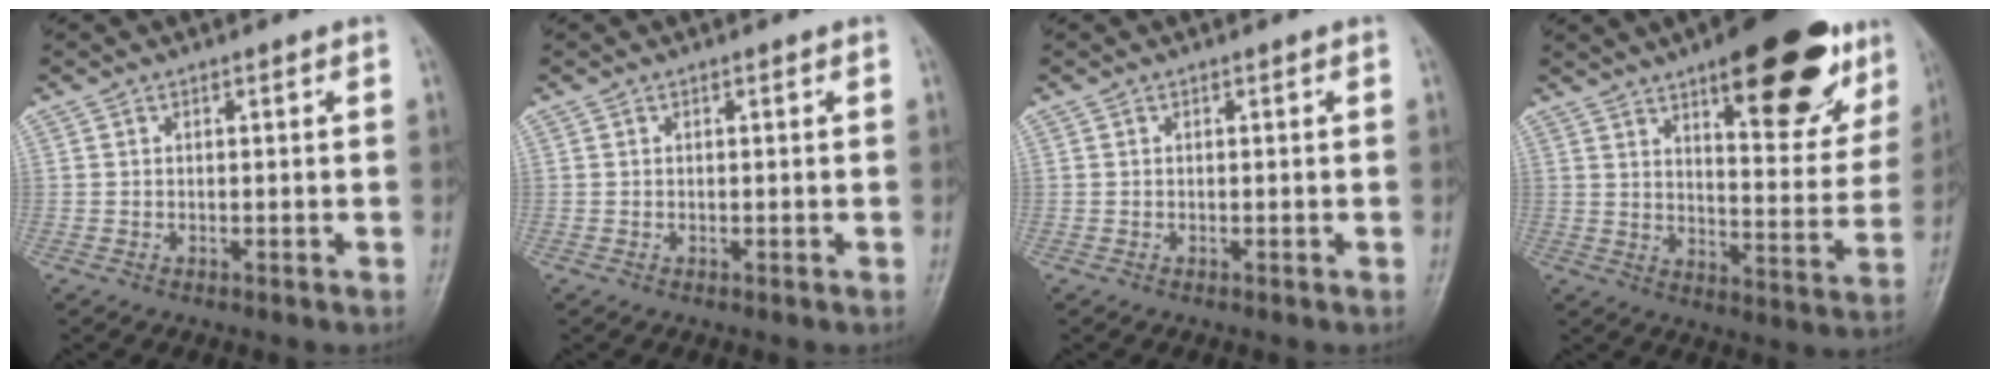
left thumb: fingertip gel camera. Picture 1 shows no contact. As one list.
[{"total": 0.0}, {"total": 0.0}, {"total": 25.2, "force": [14.4, 8.7, 18.8], "torque": [-0.212, -0.047, 0.206]}]